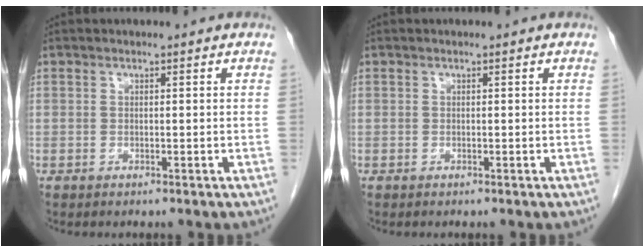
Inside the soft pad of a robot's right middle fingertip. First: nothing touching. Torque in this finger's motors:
{"motor_torque": [-0.06, -0.17, -0.02, 0.01]}